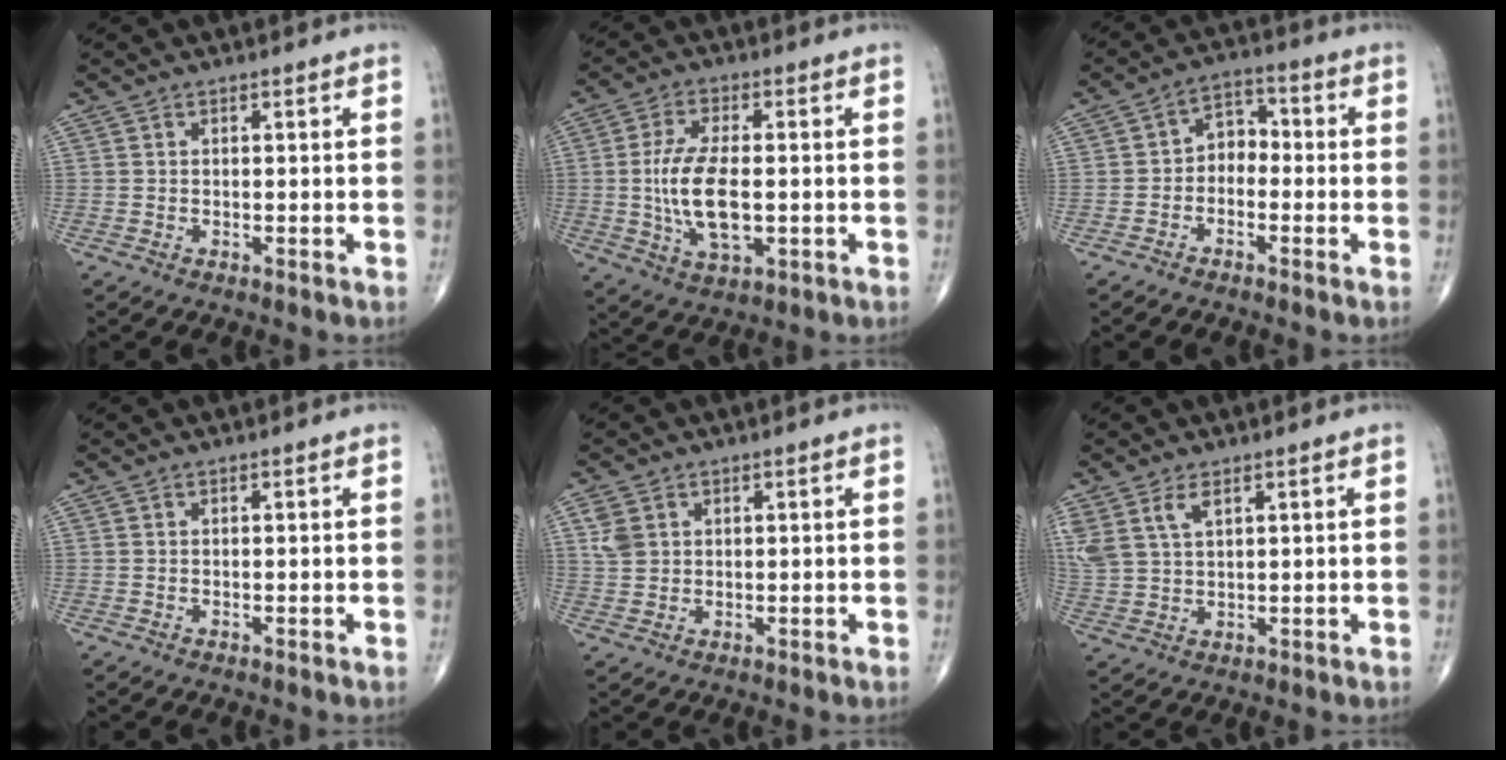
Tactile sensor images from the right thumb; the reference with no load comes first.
{"total": 11.6, "force": [-0.8, 5.4, 10.3], "torque": [-0.203, -0.003, -0.012]}
{"total": 5.1, "force": [-1.3, 3.8, 3.1], "torque": [-0.025, 0.032, -0.039]}
{"total": 0.0}
{"total": 3.8, "force": [1.4, 3.0, 2.0], "torque": [-0.033, -0.001, 0.033]}
{"total": 7.2, "force": [3.7, 3.8, 4.9], "torque": [-0.115, -0.003, 0.084]}